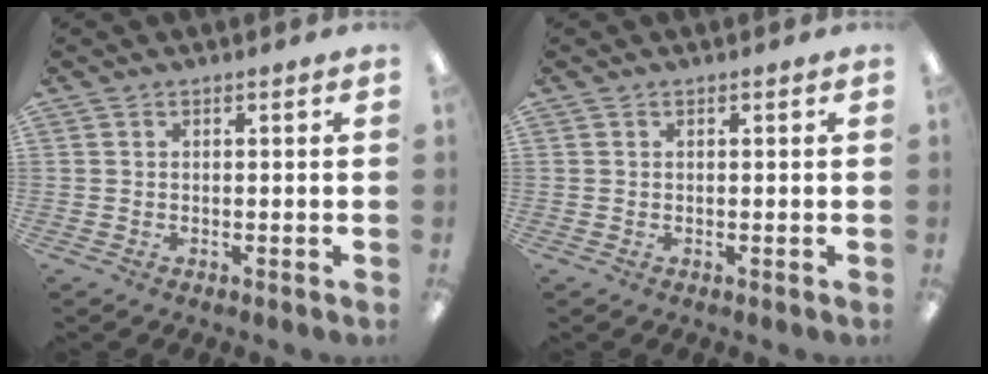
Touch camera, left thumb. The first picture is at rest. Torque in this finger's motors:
{"motor_torque": [-0.16, -0.06, -0.15, 0.10, 0.00]}